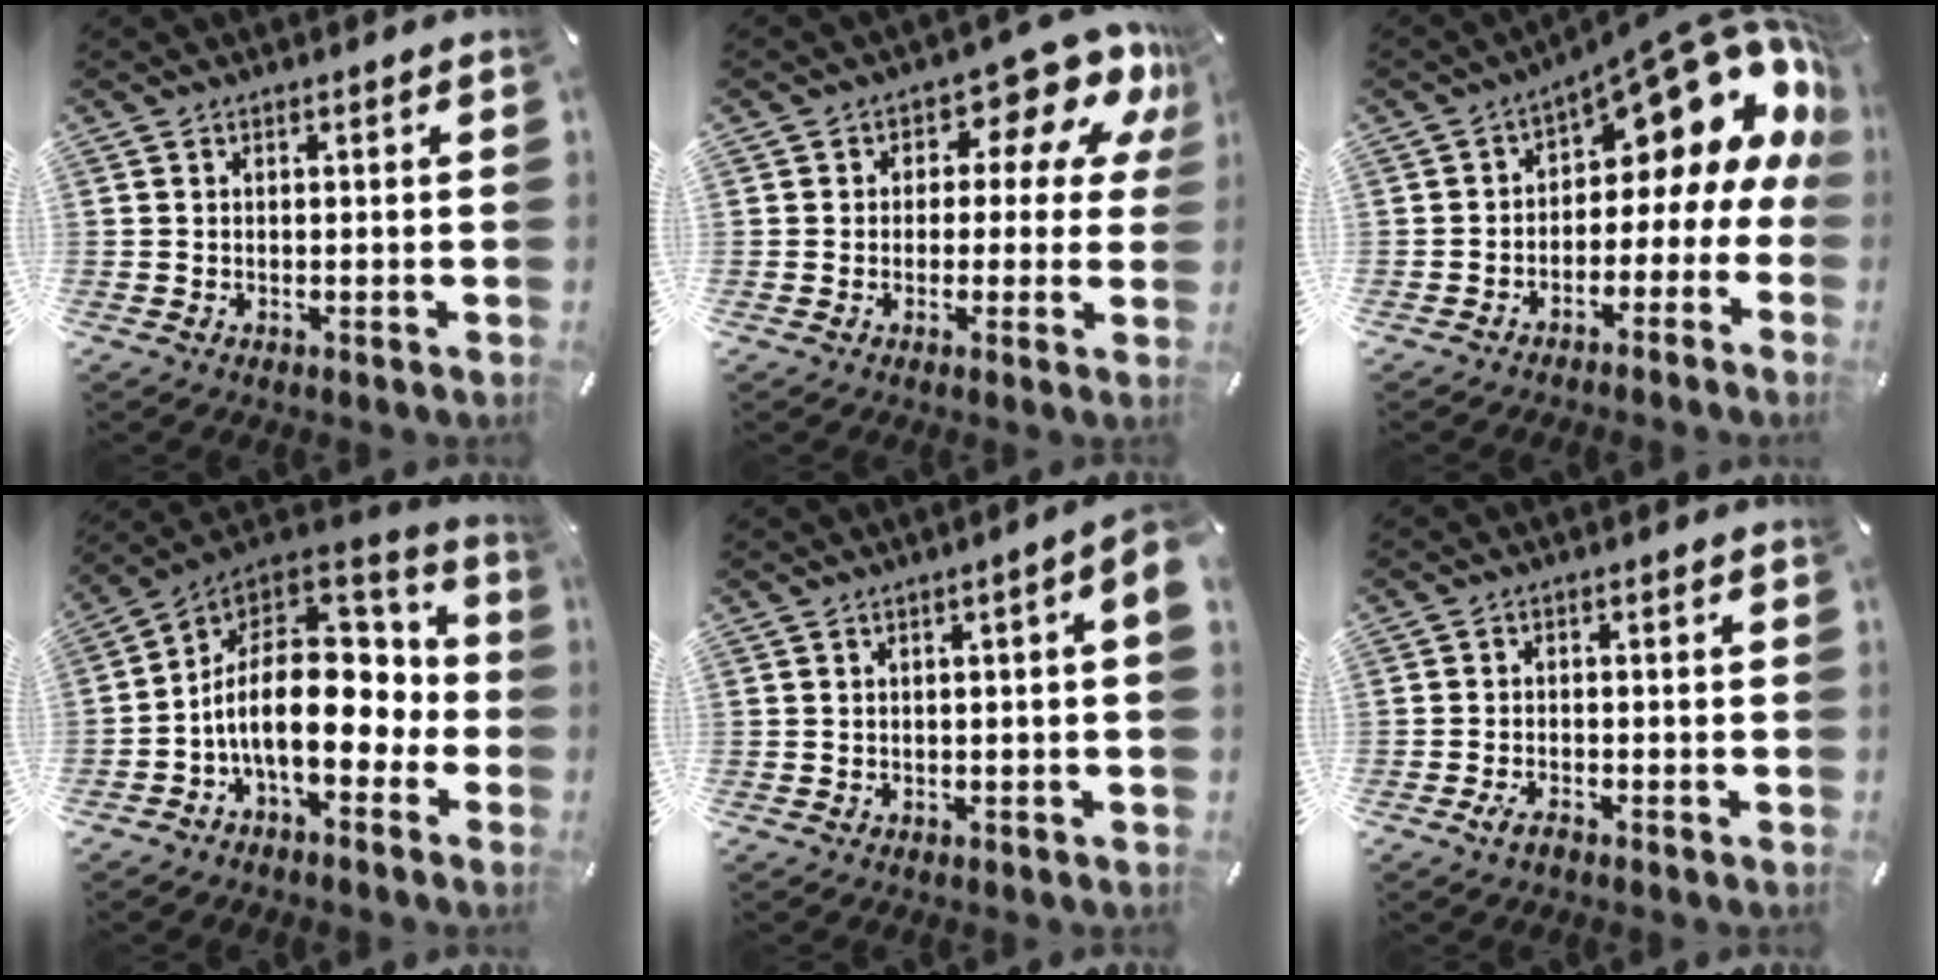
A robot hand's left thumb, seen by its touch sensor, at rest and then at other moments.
{"total": 11.7, "force": [5.9, 6.2, 7.9], "torque": [-0.101, -0.043, 0.099]}
{"total": 13.3, "force": [8.3, 5.9, 8.6], "torque": [-0.101, -0.078, 0.130]}
{"total": 19.2, "force": [-1.7, 11.3, 15.5], "torque": [-0.274, -0.008, -0.025]}
{"total": 3.1, "force": [0.2, 0.2, 3.1], "torque": [-0.054, -0.001, 0.003]}
{"total": 2.8, "force": [-1.9, 1.2, 1.6], "torque": [-0.034, 0.008, -0.038]}